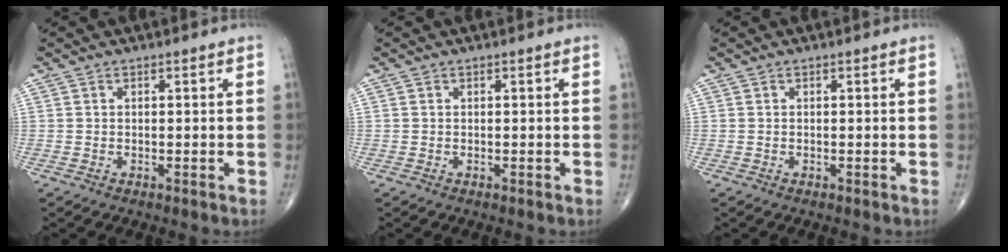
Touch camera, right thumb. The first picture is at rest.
{"total": 0.0}
{"total": 0.0}